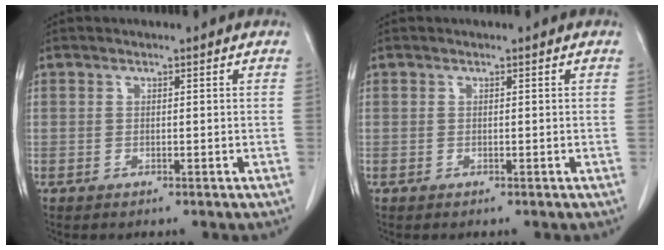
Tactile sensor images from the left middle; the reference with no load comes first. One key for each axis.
{"total": 0.0}